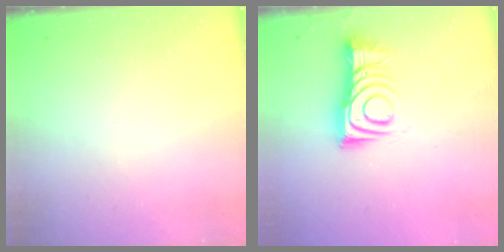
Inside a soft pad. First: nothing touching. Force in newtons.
{"total": 11.2, "press": 11.2, "slide": 0.5}